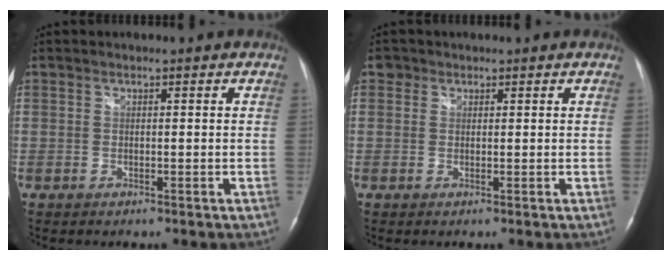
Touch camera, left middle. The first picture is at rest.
{"total": 1.3, "force": [0.7, 1.1, 0.1], "torque": [0.008, 0.004, 0.007]}